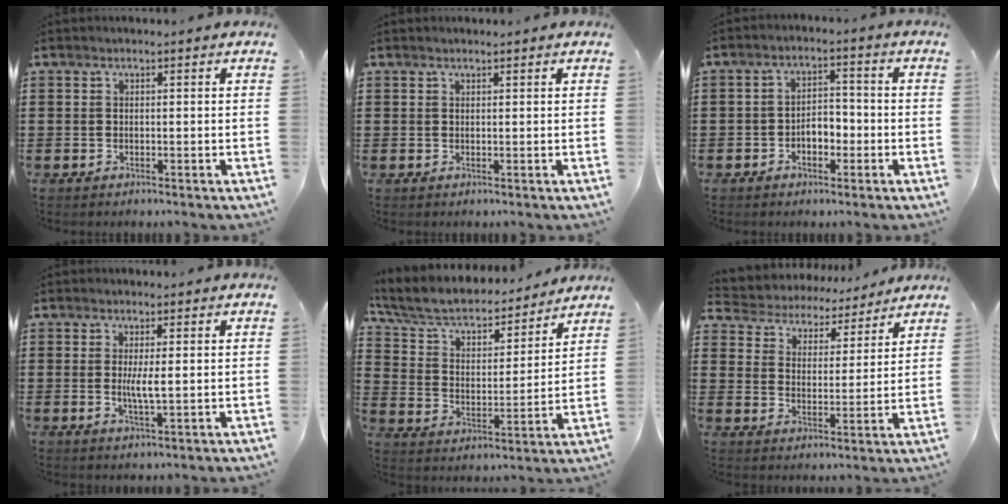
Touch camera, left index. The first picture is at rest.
{"total": 0.5, "force": [0.5, 0.2, 0.1], "torque": [-0.002, 0.001, 0.010]}
{"total": 3.5, "force": [-1.6, 2.1, 2.3], "torque": [-0.044, 0.007, -0.034]}
{"total": 3.2, "force": [0.3, 0.4, 3.2], "torque": [-0.060, -0.004, 0.005]}
{"total": 6.1, "force": [5.1, 2.2, 2.6], "torque": [-0.075, -0.035, 0.084]}
{"total": 4.5, "force": [4.4, 0.8, -0.2], "torque": [-0.026, -0.035, 0.072]}